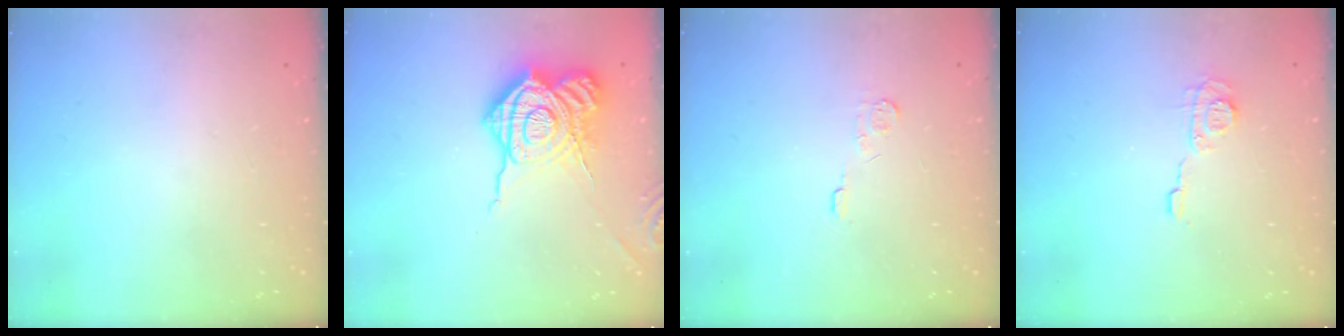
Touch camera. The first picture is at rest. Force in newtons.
{"total": 19.4, "press": 19.4, "slide": 1.3}
{"total": 5.0, "press": 4.9, "slide": 0.7}
{"total": 6.6, "press": 6.6, "slide": 0.4}